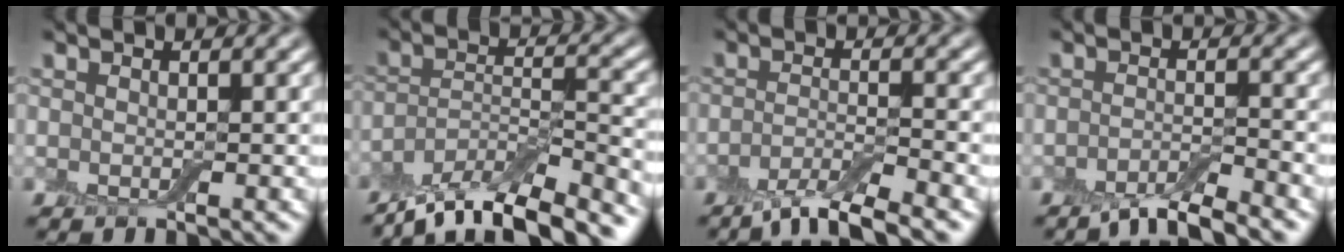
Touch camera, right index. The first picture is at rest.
{"total": 10.2, "force": [-8.8, 2.6, 4.6], "torque": [-0.078, 0.001, -0.145]}
{"total": 4.2, "force": [-3.2, 0.7, 2.7], "torque": [-0.047, -0.003, -0.065]}
{"total": 3.7, "force": [-3.0, 0.6, 2.2], "torque": [-0.030, 0.001, -0.060]}